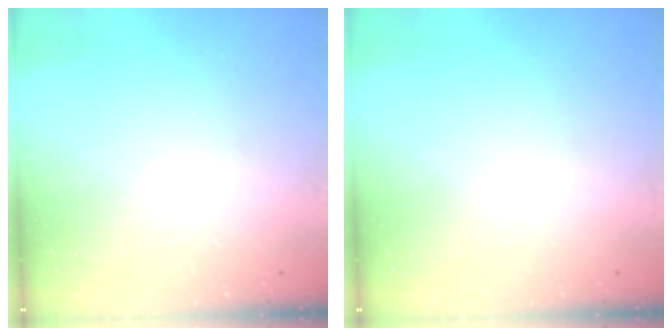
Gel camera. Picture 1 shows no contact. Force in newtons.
{"total": 0.0}